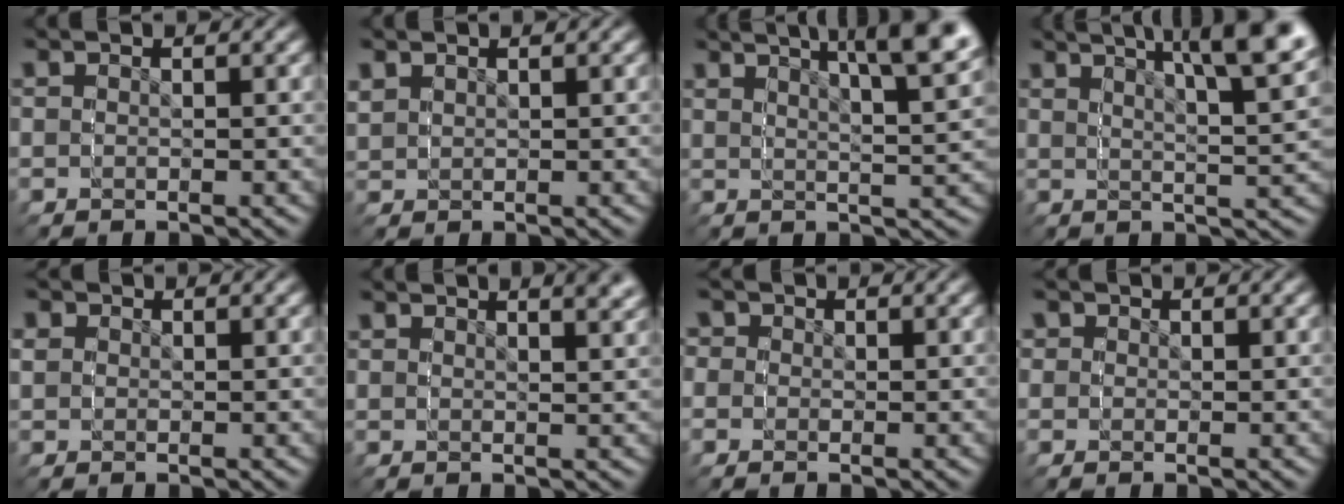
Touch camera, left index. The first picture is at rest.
{"total": 1.7, "force": [0.8, 1.5, -0.1], "torque": [-0.007, -0.008, 0.019]}
{"total": 5.2, "force": [4.2, -0.3, 3.1], "torque": [-0.035, 0.027, 0.054]}
{"total": 5.9, "force": [4.5, -0.1, 3.9], "torque": [-0.048, 0.031, 0.056]}
{"total": 2.0, "force": [0.4, 2.0, -0.1], "torque": [-0.002, -0.016, 0.010]}
{"total": 1.4, "force": [1.4, 0.0, -0.2], "torque": [0.012, 0.007, 0.020]}
{"total": 3.3, "force": [0.4, 3.3, -0.4], "torque": [0.001, -0.027, 0.010]}
{"total": 2.6, "force": [0.7, 2.6, 0.0], "torque": [-0.002, -0.021, 0.014]}